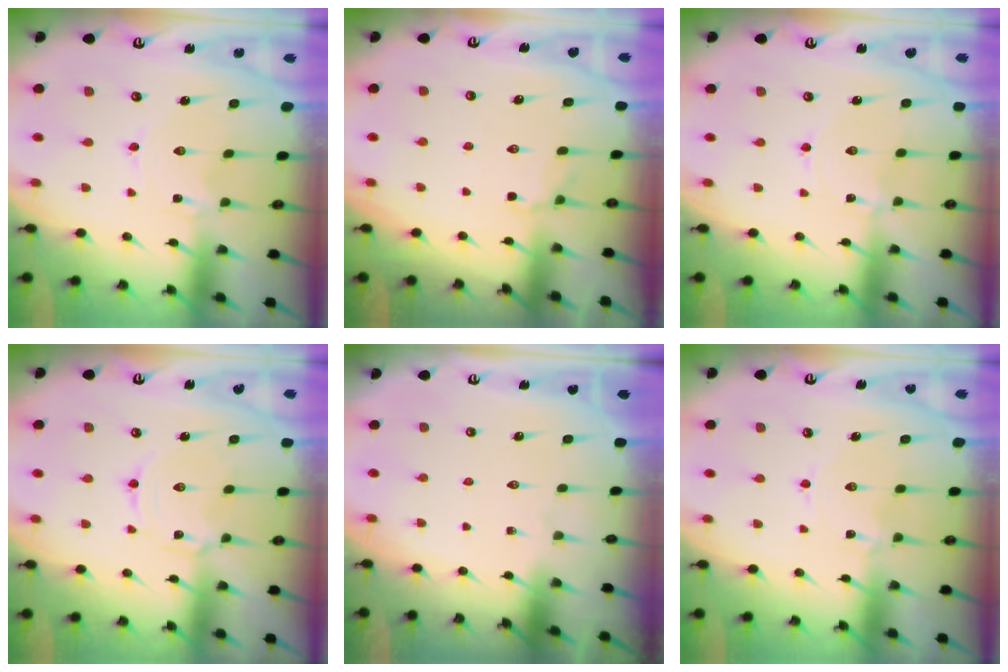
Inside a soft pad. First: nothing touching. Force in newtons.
{"total": 4.3, "press": 4.0, "slide": 1.6}
{"total": 0.0}
{"total": 2.2, "press": 2.2, "slide": 0.3}
{"total": 0.0}
{"total": 1.1, "press": 1.1, "slide": 0.2}